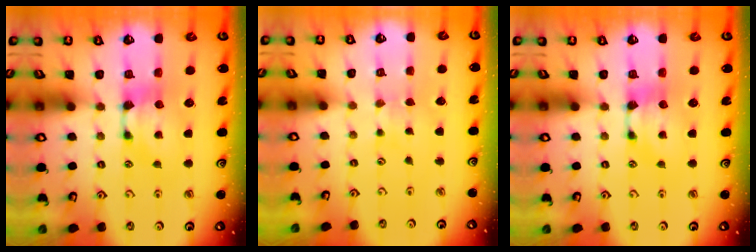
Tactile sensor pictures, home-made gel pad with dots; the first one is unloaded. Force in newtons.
{"total": 2.6, "press": 2.6, "slide": 0.2}
{"total": 0.0}